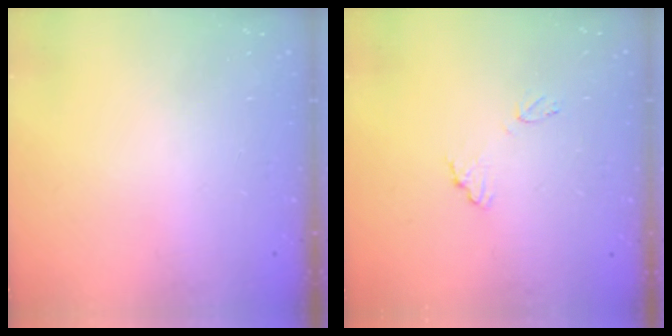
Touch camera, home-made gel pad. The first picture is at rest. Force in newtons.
{"total": 9.5, "press": 9.5, "slide": 0.6}